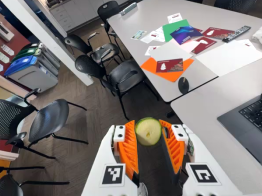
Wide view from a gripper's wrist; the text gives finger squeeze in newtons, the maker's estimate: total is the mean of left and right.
{"total": 11.7, "left": 11.6, "right": 11.8}